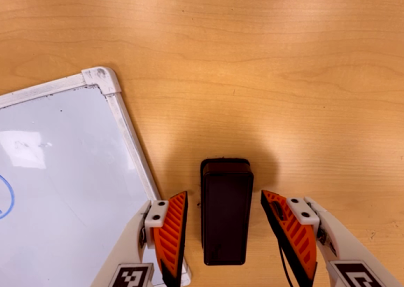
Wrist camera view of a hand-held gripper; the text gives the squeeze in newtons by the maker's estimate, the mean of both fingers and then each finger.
{"total": 0.0}